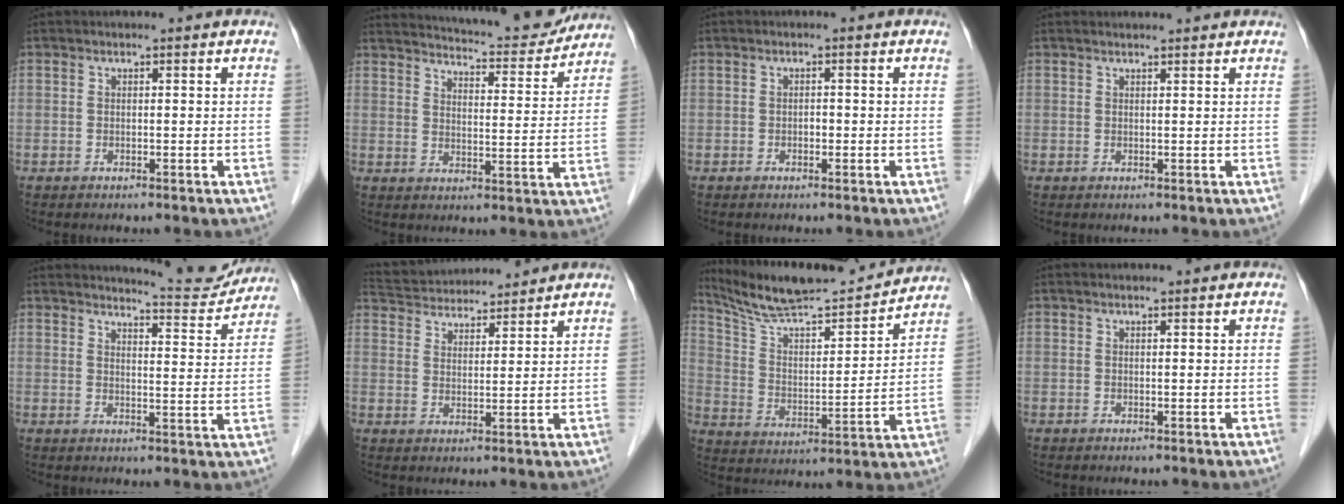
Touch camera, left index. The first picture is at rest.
{"total": 17.4, "force": [16.3, 2.6, 5.5], "torque": [-0.079, -0.011, 0.212]}
{"total": 0.8, "force": [-0.3, 0.5, 0.5], "torque": [-0.007, 0.003, -0.006]}
{"total": 3.1, "force": [3.0, 0.2, 0.8], "torque": [-0.012, 0.020, 0.038]}
{"total": 9.5, "force": [9.5, 0.4, 1.0], "torque": [-0.014, -0.017, 0.115]}
{"total": 12.0, "force": [11.4, 2.1, 3.1], "torque": [-0.064, 0.035, 0.190]}
{"total": 18.5, "force": [17.3, 1.2, 6.4], "torque": [-0.115, -0.001, 0.280]}
{"total": 1.3, "force": [1.2, 0.0, 0.4], "torque": [-0.007, 0.015, 0.022]}